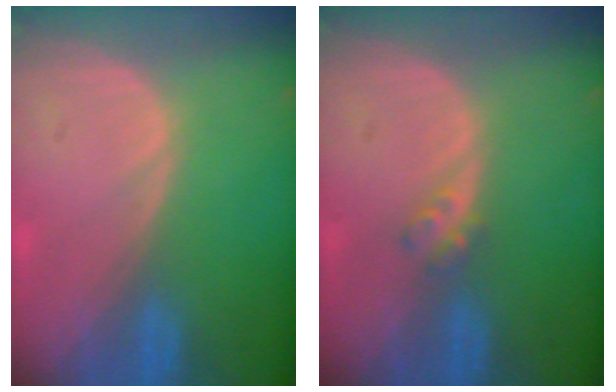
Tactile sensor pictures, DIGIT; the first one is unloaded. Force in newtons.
{"total": 2.1, "press": 1.8, "slide": 1.0}